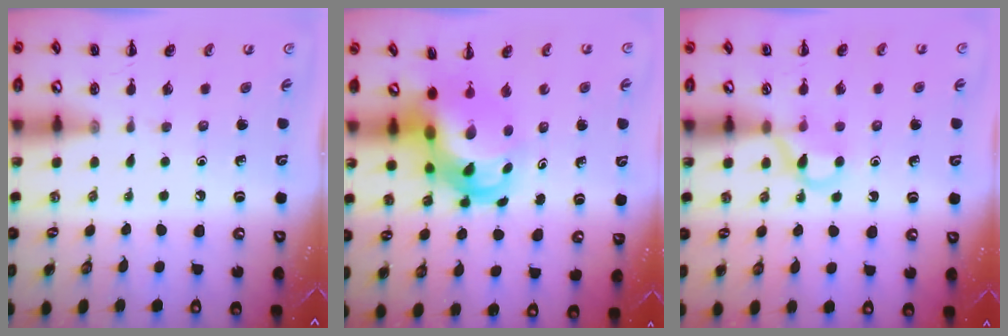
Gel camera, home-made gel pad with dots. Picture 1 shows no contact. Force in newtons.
{"total": 7.2, "press": 6.9, "slide": 2.1}
{"total": 4.4, "press": 4.2, "slide": 1.3}